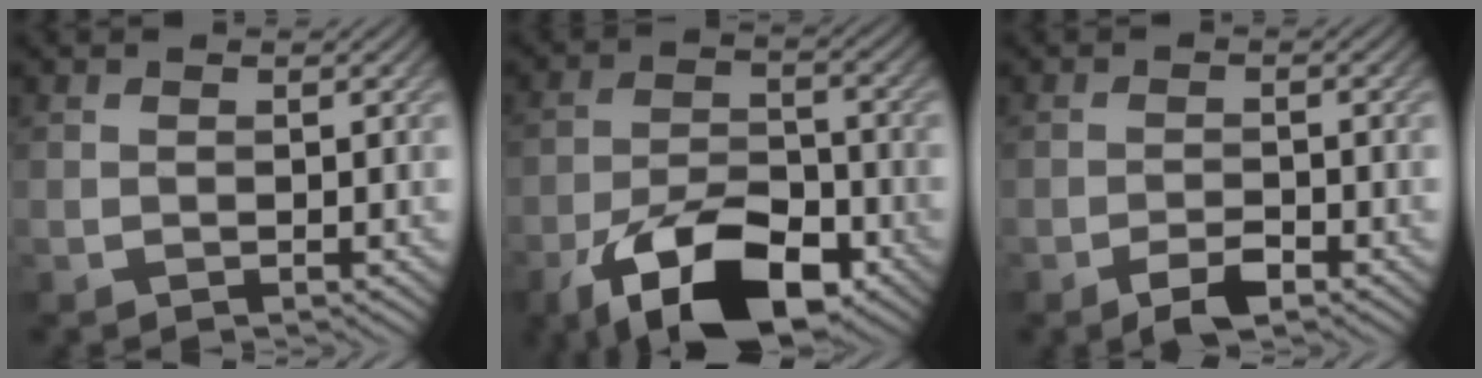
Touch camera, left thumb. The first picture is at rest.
{"total": 13.4, "force": [-8.2, 6.0, 8.8], "torque": [-0.171, -0.015, -0.154]}
{"total": 2.8, "force": [-1.9, 0.8, 1.9], "torque": [-0.036, 0.001, -0.038]}